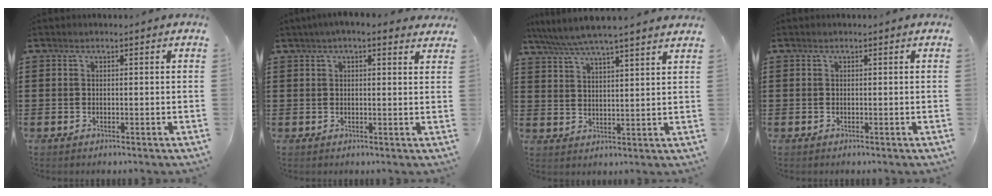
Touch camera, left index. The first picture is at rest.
{"total": 3.0, "force": [2.3, 0.5, 1.9], "torque": [-0.042, 0.004, 0.040]}
{"total": 5.3, "force": [4.8, -0.1, 2.2], "torque": [-0.061, -0.023, 0.083]}
{"total": 0.0}